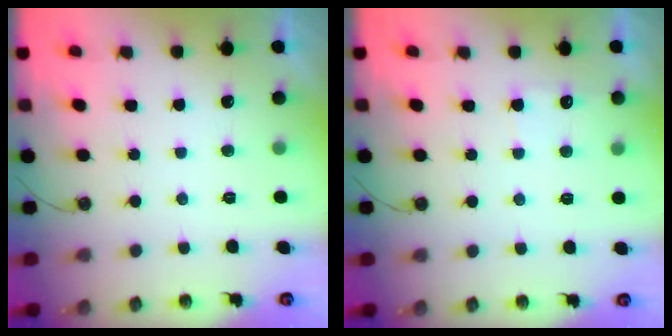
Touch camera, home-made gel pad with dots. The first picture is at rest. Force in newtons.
{"total": 4.1, "press": 4.0, "slide": 0.4}